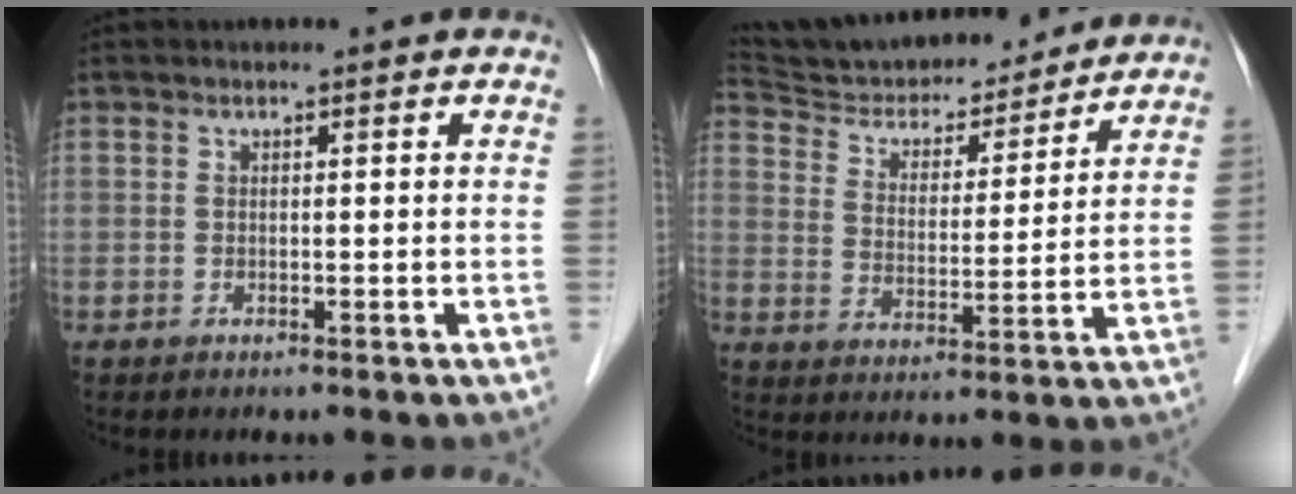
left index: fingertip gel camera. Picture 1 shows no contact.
{"total": 18.9, "force": [17.8, 4.3, 4.7], "torque": [-0.082, 0.008, 0.272]}